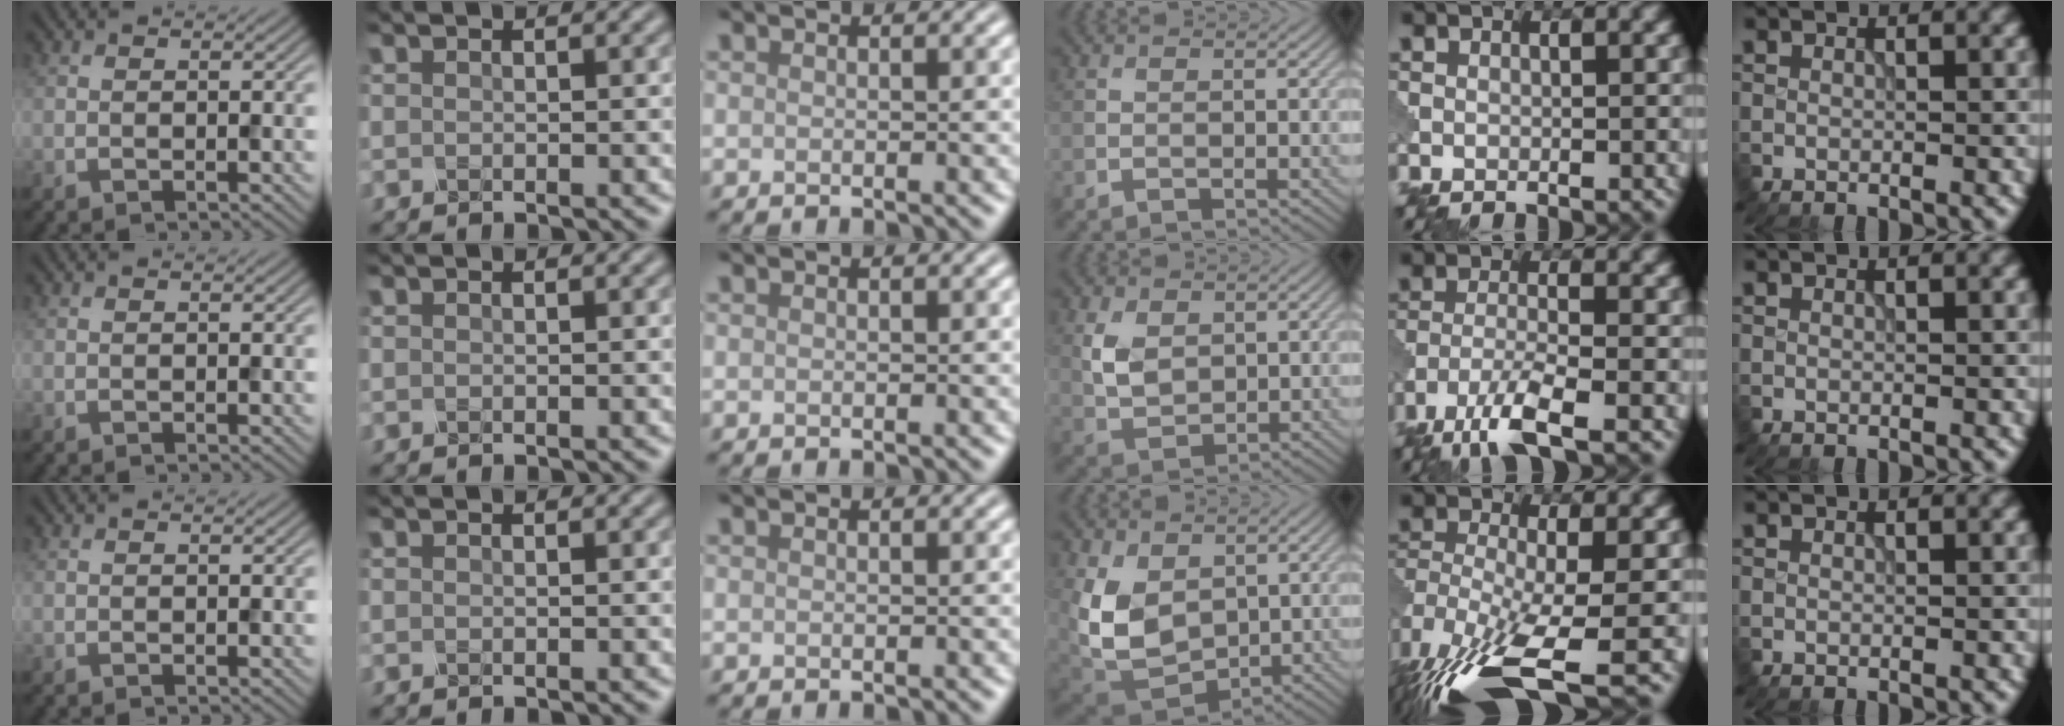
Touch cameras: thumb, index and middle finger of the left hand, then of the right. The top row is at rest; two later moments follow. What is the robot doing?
{"motion": "squeeze", "object": "clothespin"}